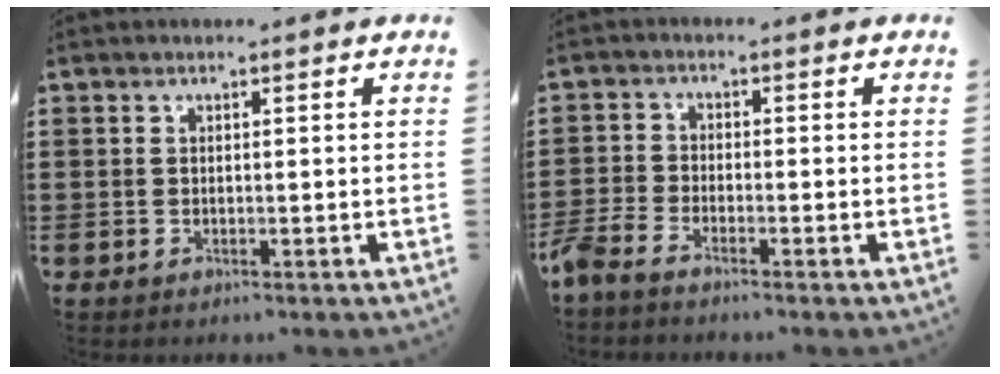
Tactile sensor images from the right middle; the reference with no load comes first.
{"total": 2.7, "force": [-2.5, 0.4, 0.9], "torque": [-0.046, -0.008, -0.061]}